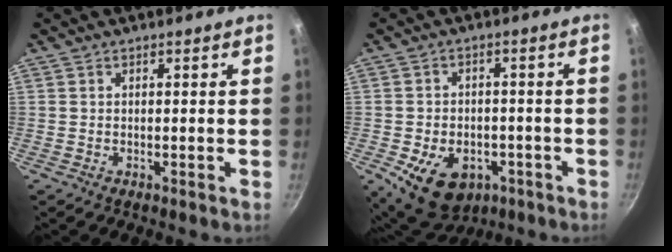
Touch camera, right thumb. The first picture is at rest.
{"total": 13.0, "force": [-5.0, 9.0, 7.9], "torque": [-0.106, 0.009, -0.060]}